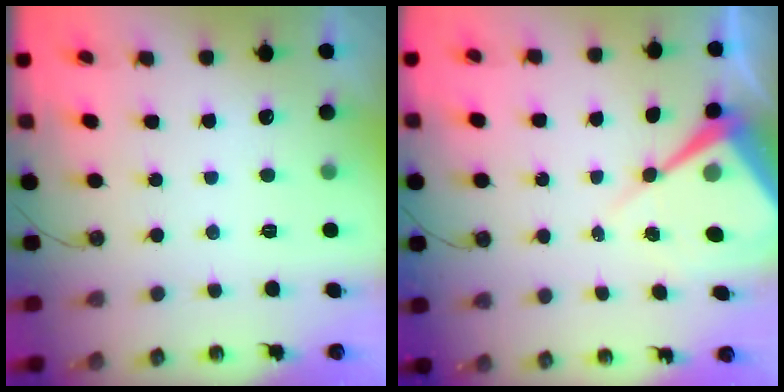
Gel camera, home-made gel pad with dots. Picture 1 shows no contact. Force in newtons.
{"total": 9.4, "press": 9.4, "slide": 0.7}